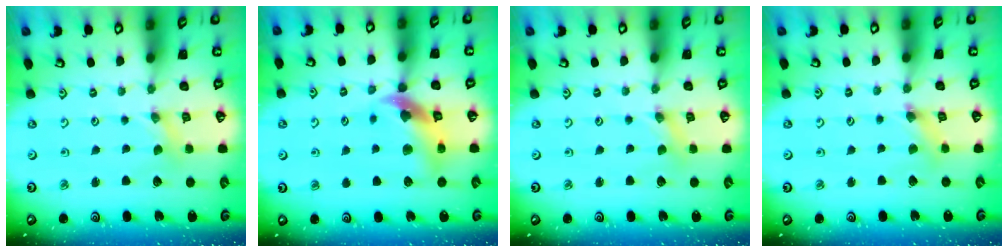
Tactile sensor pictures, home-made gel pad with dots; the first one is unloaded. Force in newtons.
{"total": 11.7, "press": 11.6, "slide": 1.6}
{"total": 0.8, "press": 0.8, "slide": 0.2}
{"total": 3.4, "press": 3.4, "slide": 0.3}